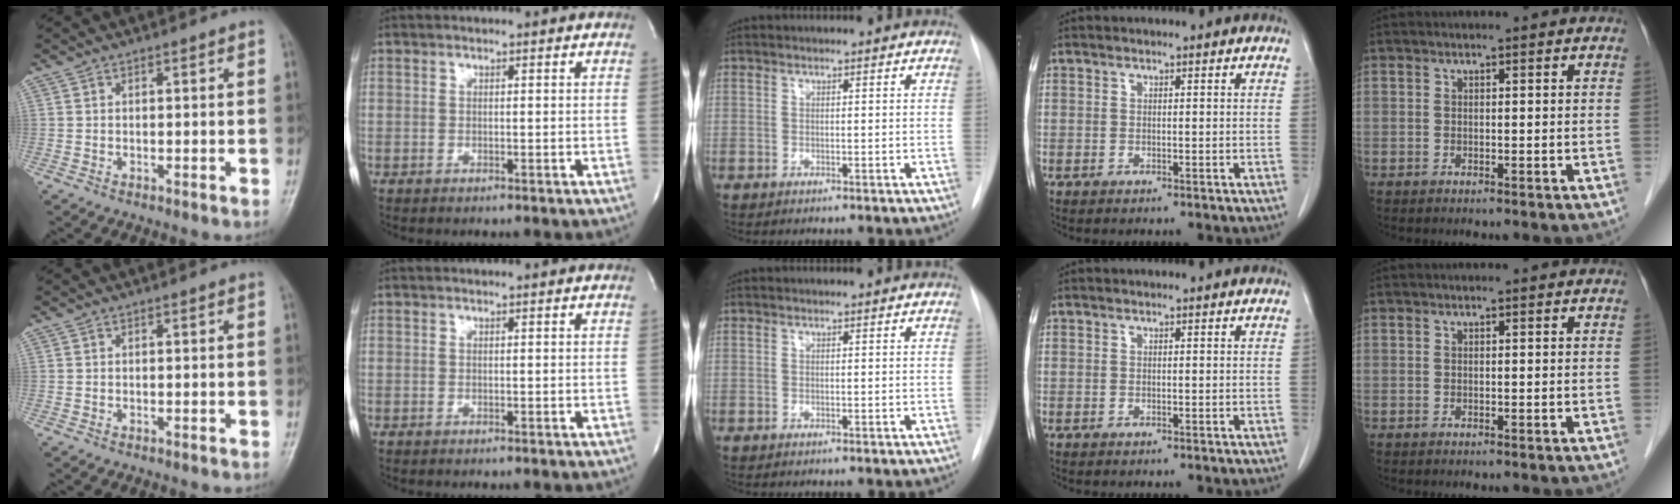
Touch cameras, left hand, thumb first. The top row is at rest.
{}